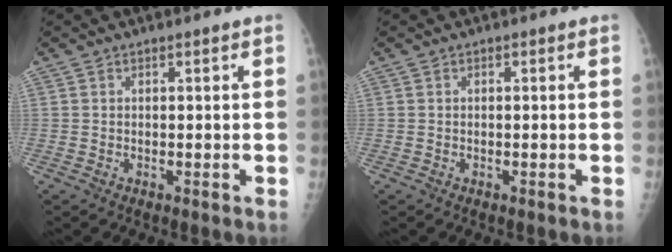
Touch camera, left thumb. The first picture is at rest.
{"total": 0.0}